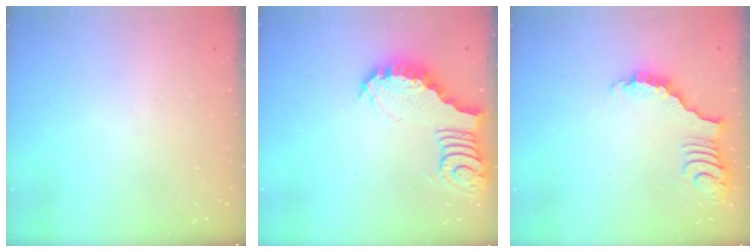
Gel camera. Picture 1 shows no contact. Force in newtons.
{"total": 3.7, "press": 3.7, "slide": 0.5}
{"total": 3.7, "press": 3.6, "slide": 0.7}